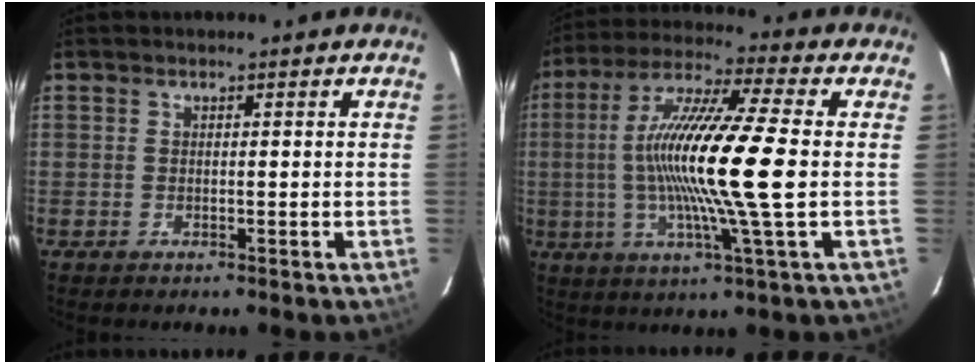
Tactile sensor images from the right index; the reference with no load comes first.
{"total": 17.8, "force": [-0.7, -0.5, 17.7], "torque": [-0.328, -0.002, -0.021]}